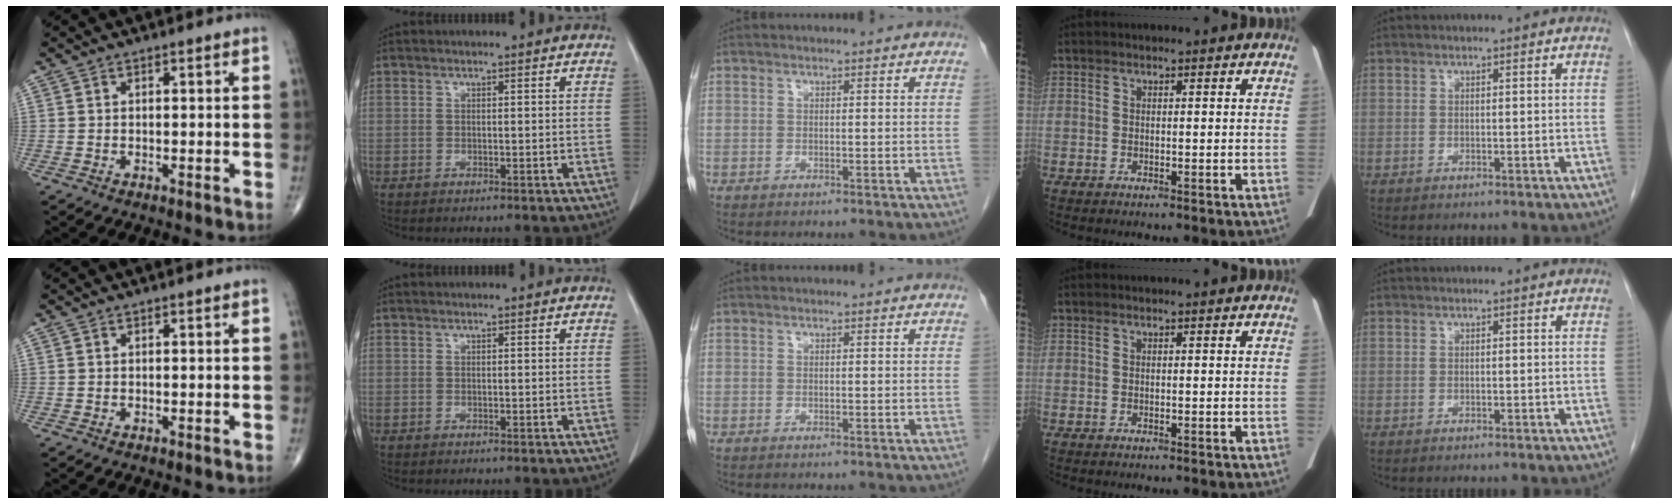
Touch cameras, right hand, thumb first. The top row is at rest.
{}